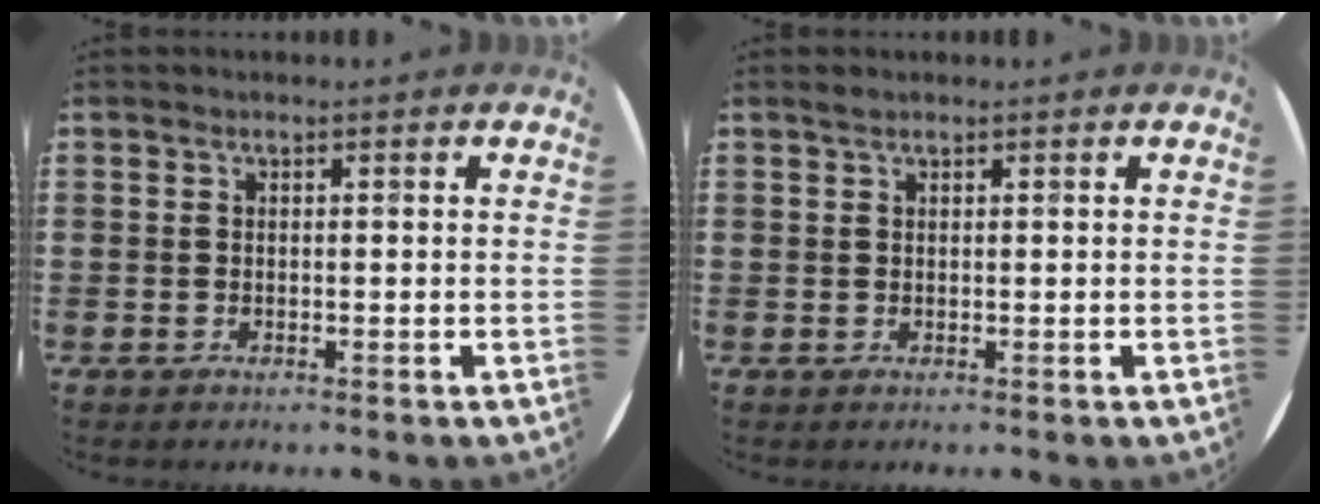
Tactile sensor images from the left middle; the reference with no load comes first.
{"total": 0.5, "force": [0.5, 0.1, 0.1], "torque": [-0.004, 0.000, 0.010]}